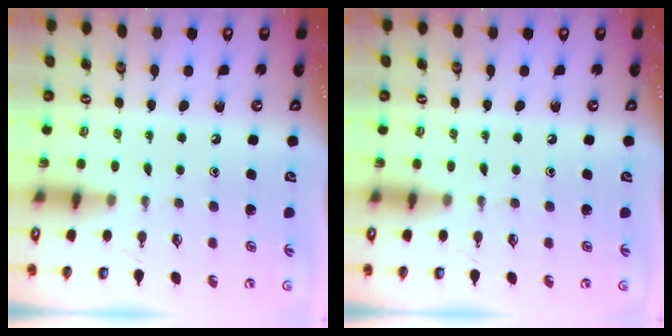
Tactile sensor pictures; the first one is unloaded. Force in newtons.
{"total": 0.0}